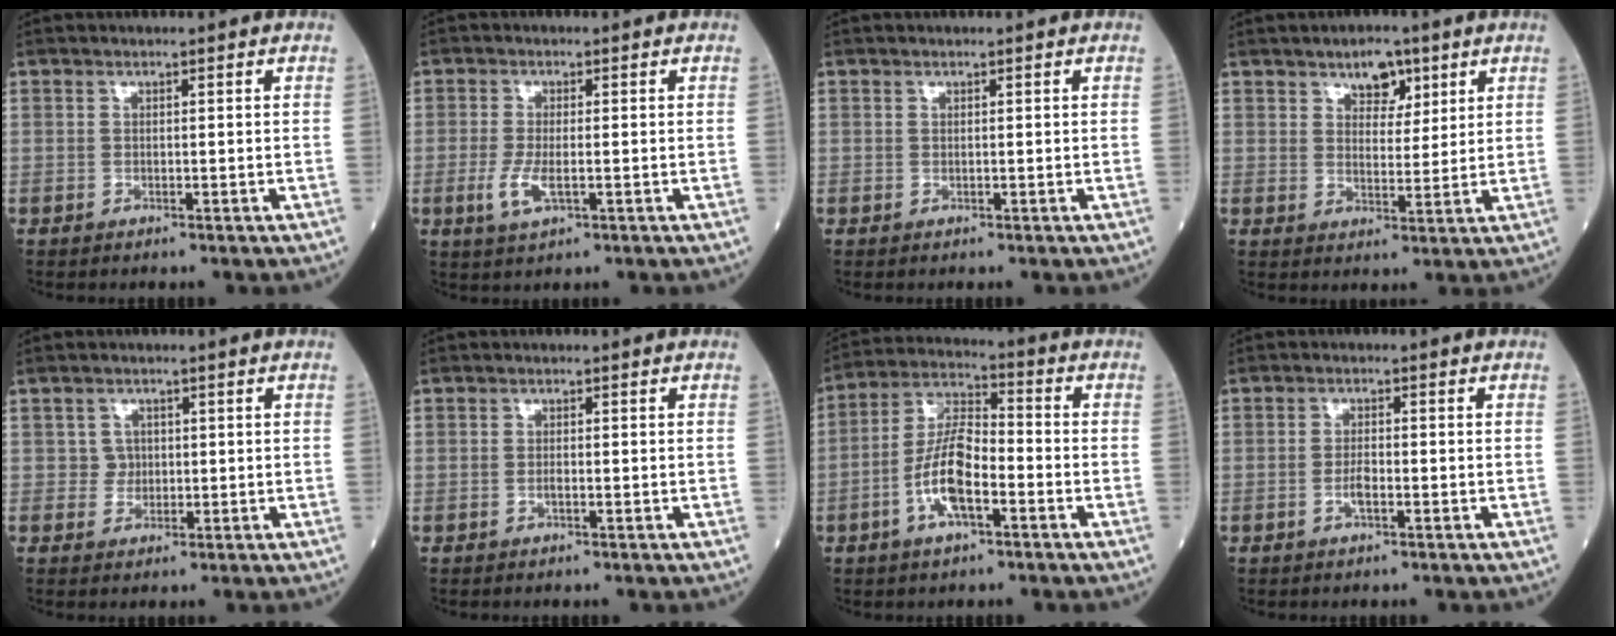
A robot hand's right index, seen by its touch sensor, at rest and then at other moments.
{"total": 4.0, "force": [-1.1, 1.0, 3.7], "torque": [-0.089, -0.009, -0.017]}
{"total": 0.0}
{"total": 5.0, "force": [3.0, 2.8, 2.8], "torque": [-0.035, 0.006, 0.046]}
{"total": 1.9, "force": [0.2, 1.9, 0.1], "torque": [0.003, 0.004, 0.002]}
{"total": 0.6, "force": [-0.3, 0.2, 0.6], "torque": [-0.013, 0.001, -0.004]}
{"total": 9.7, "force": [-3.3, 3.1, 8.6], "torque": [-0.179, 0.012, -0.065]}
{"total": 2.0, "force": [-0.8, 0.5, 1.8], "torque": [-0.034, 0.002, -0.015]}